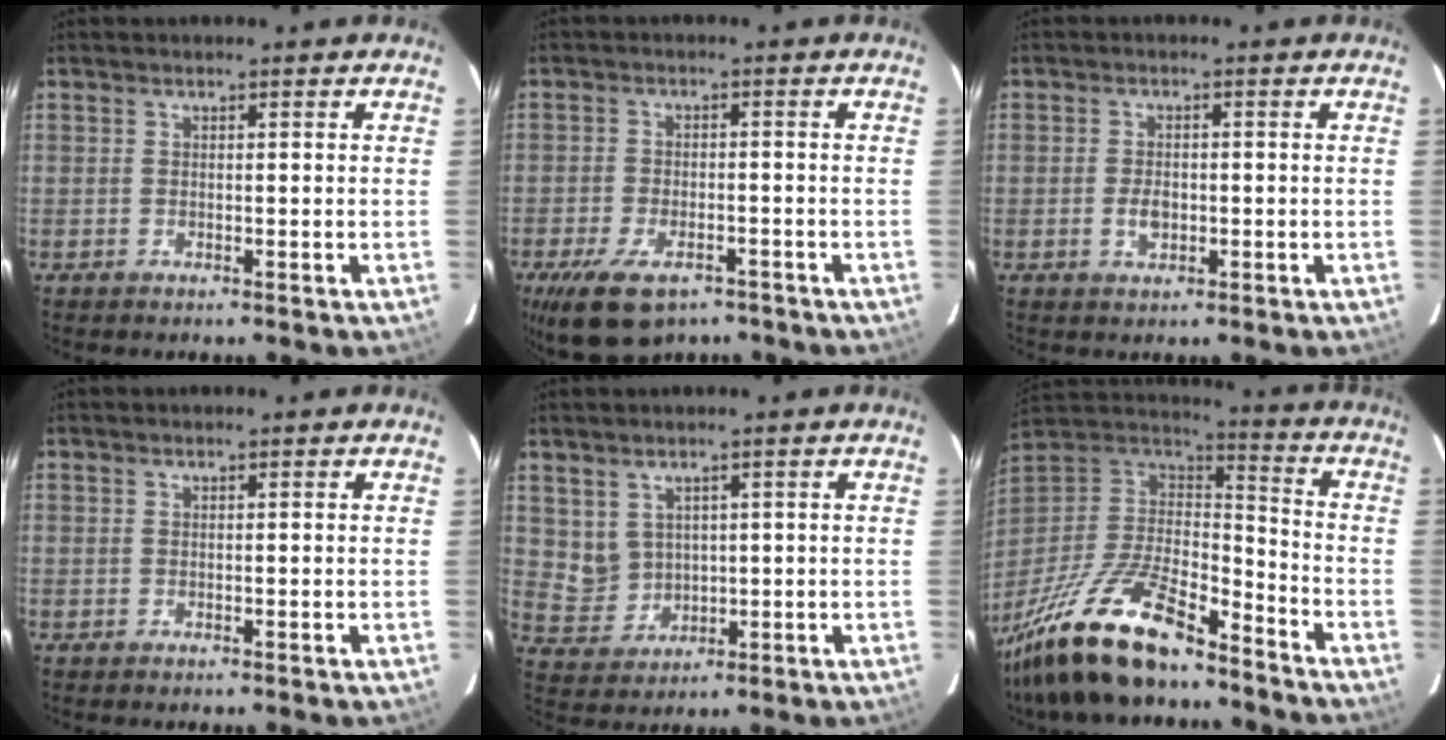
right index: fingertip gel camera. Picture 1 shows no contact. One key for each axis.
{"total": 12.5, "fx": -8.1, "fy": 6.3, "fz": 7.1, "tx": -0.157, "ty": -0.024, "tz": -0.131}
{"total": 3.2, "fx": -0.8, "fy": 2.1, "fz": 2.4, "tx": -0.046, "ty": 0.000, "tz": -0.012}
{"total": 0.0}
{"total": 5.4, "fx": 2.1, "fy": 4.6, "fz": 1.7, "tx": -0.034, "ty": 0.004, "tz": 0.061}
{"total": 24.2, "fx": -17.7, "fy": 7.4, "fz": 14.6, "tx": -0.302, "ty": -0.032, "tz": -0.312}